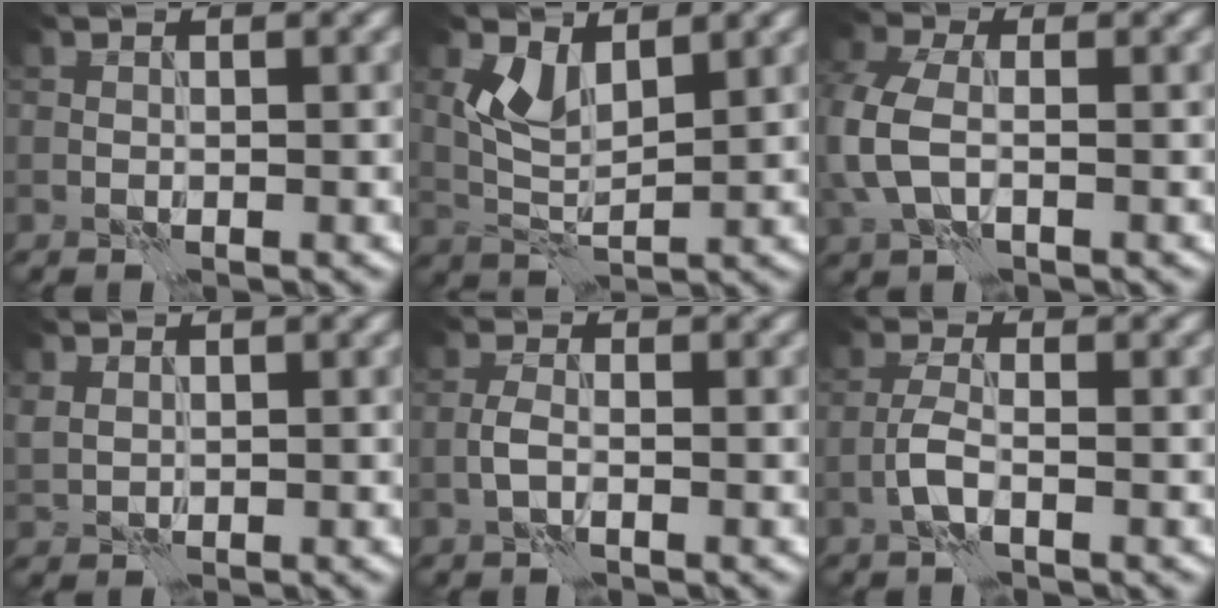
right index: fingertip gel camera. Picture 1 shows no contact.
{"total": 3.8, "force": [1.8, 1.9, 2.8], "torque": [-0.062, -0.001, 0.039]}
{"total": 5.2, "force": [-0.2, 3.4, 3.8], "torque": [-0.106, 0.007, -0.014]}
{"total": 1.3, "force": [0.8, 0.8, 0.6], "torque": [-0.021, 0.002, 0.021]}
{"total": 1.5, "force": [-0.6, 0.6, 1.3], "torque": [-0.030, 0.005, -0.017]}
{"total": 2.1, "force": [-0.9, 0.6, 1.8], "torque": [-0.041, 0.007, -0.025]}